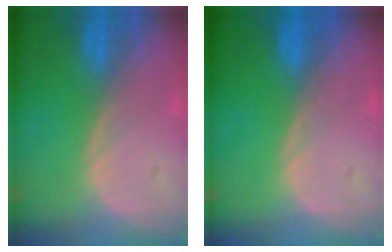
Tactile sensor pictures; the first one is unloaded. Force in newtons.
{"total": 0.0}